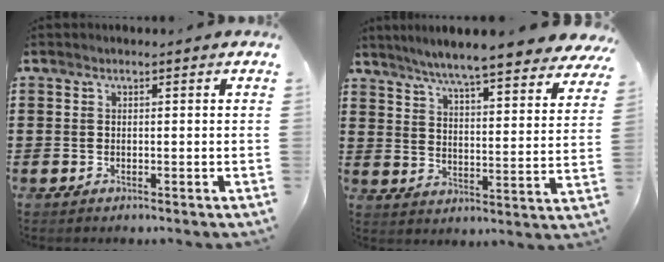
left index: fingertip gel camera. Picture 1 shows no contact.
{"total": 6.5, "force": [6.0, -0.7, 2.4], "torque": [-0.073, -0.044, 0.099]}